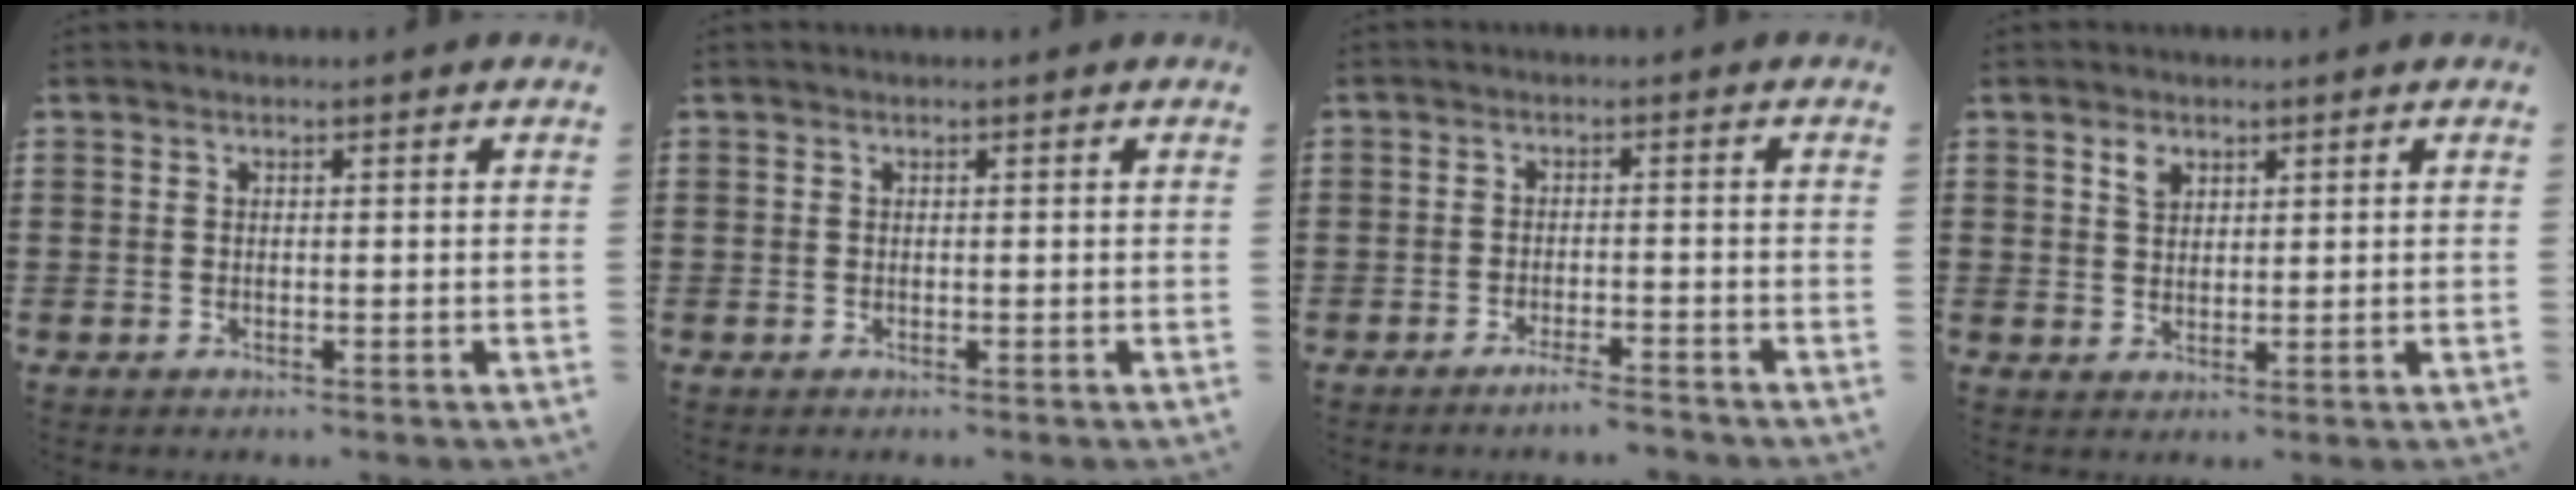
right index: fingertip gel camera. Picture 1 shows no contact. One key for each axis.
{"total": 0.0}
{"total": 2.6, "fx": -2.2, "fy": 0.0, "fz": 1.3, "tx": -0.021, "ty": 0.003, "tz": -0.043}
{"total": 2.3, "fx": 1.5, "fy": 1.4, "fz": 1.0, "tx": -0.017, "ty": 0.000, "tz": 0.026}